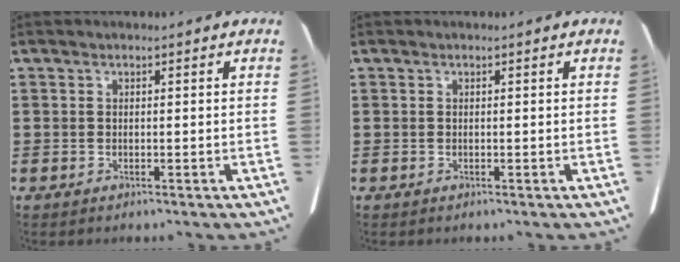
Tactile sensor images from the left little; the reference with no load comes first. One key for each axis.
{"total": 0.0}